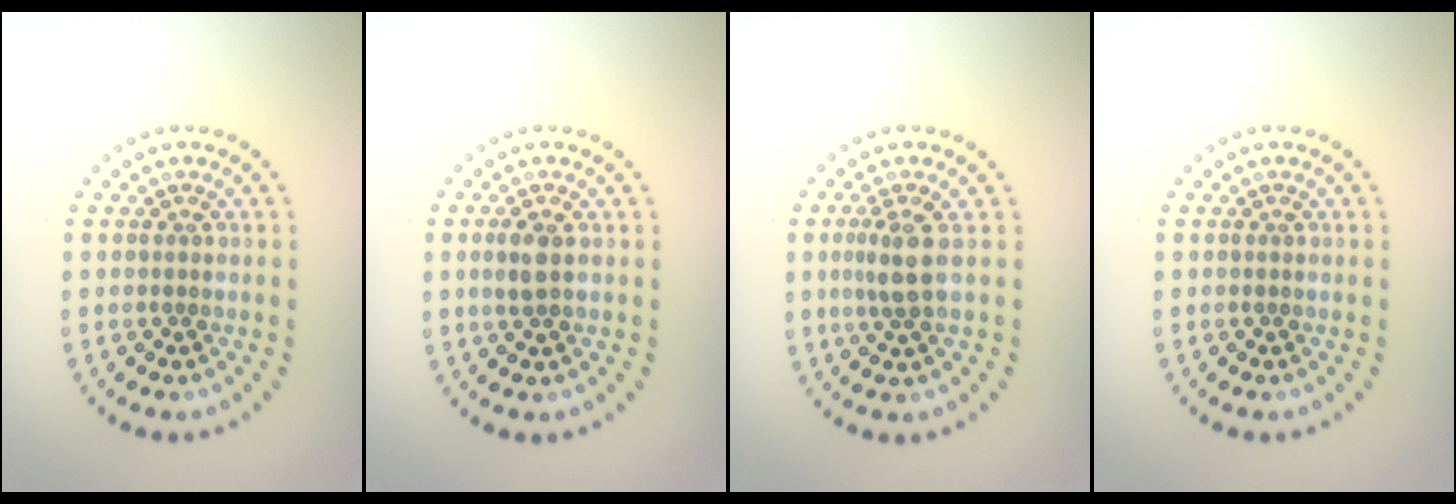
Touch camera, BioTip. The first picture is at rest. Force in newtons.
{"total": 1.8, "press": 1.8, "slide": 0.3}
{"total": 2.6, "press": 2.1, "slide": 1.4}
{"total": 0.0}